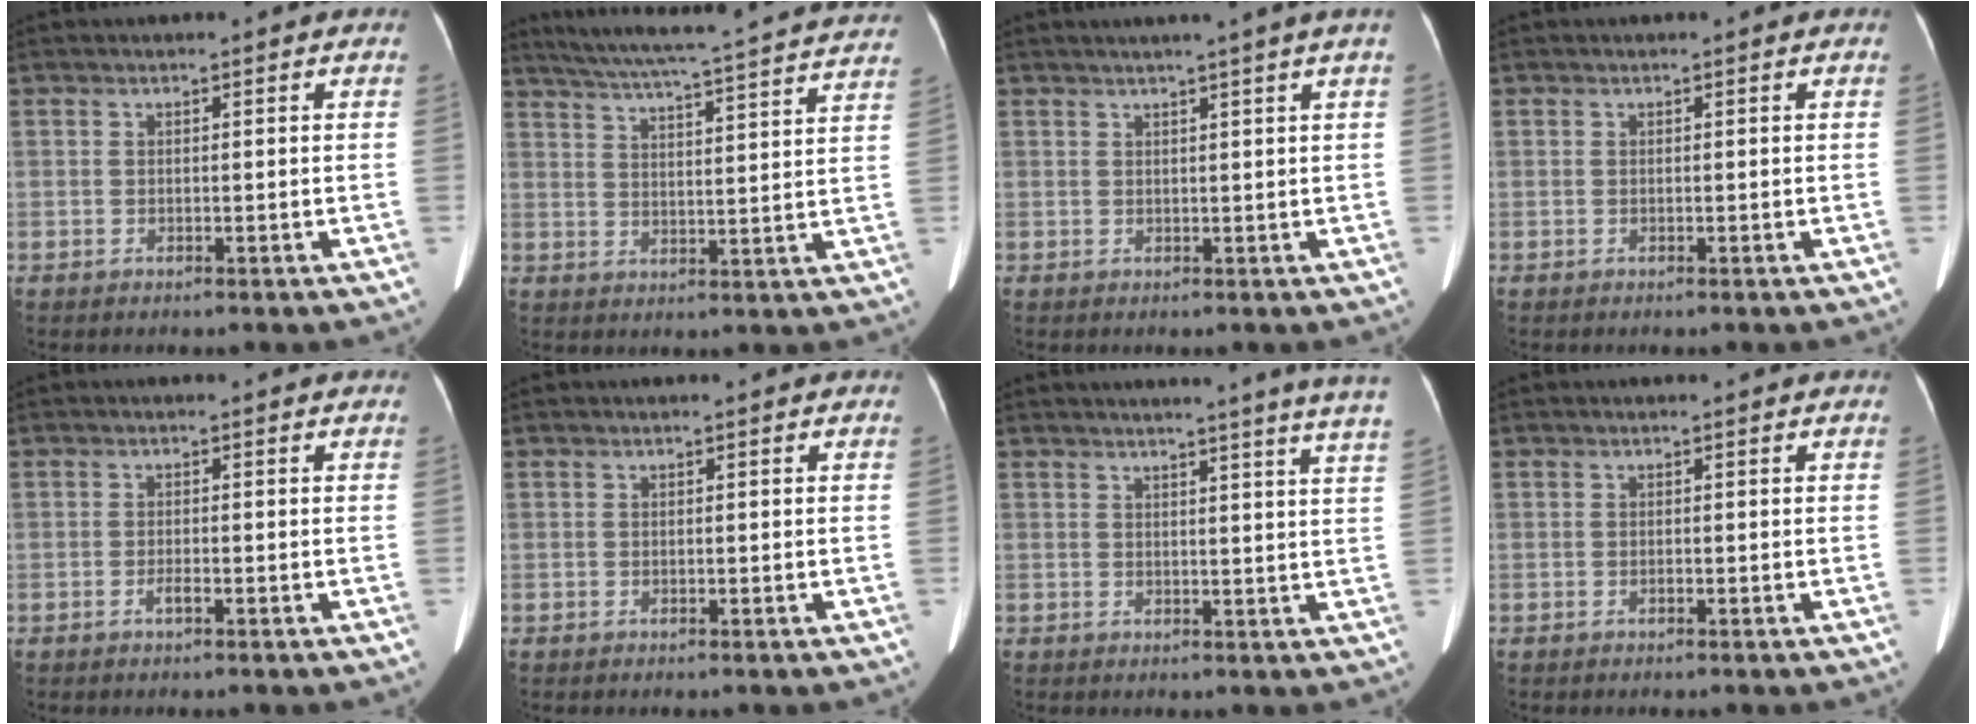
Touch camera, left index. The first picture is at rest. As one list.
[{"total": 26.9, "force": [24.6, 0.9, 10.8], "torque": [-0.182, -0.024, 0.307]}, {"total": 4.0, "force": [3.0, -1.2, 2.4], "torque": [-0.029, 0.009, 0.042]}, {"total": 0.0}, {"total": 1.0, "force": [-0.7, 0.1, 0.7], "torque": [-0.017, -0.003, -0.014]}, {"total": 0.0}, {"total": 12.5, "force": [11.0, -1.5, 5.8], "torque": [-0.075, -0.043, 0.106]}, {"total": 0.0}]